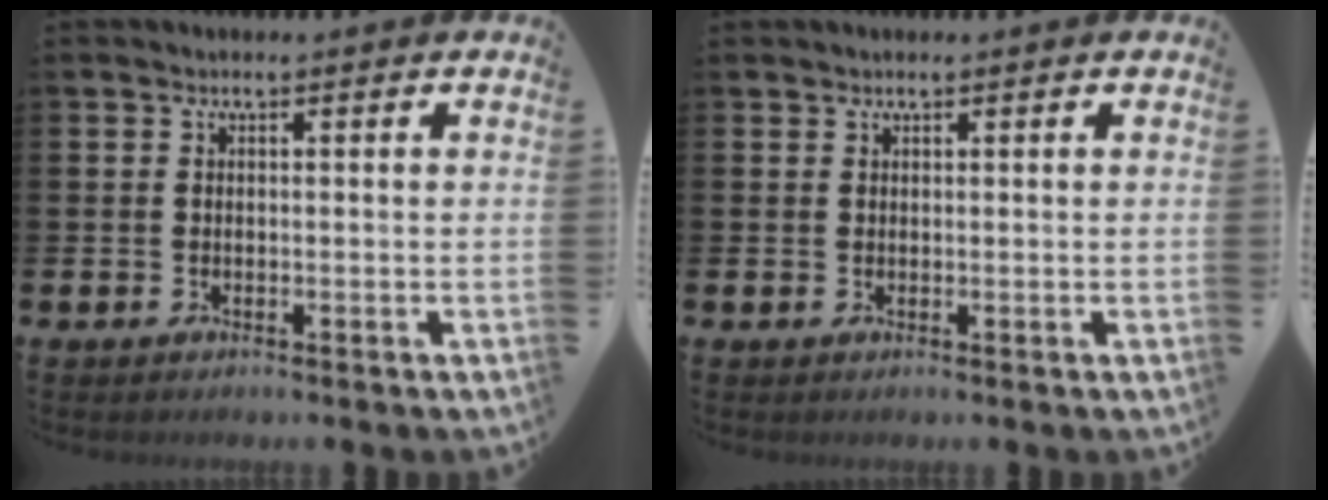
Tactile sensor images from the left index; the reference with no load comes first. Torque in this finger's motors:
{"motor_torque": [0.14, 0.01, -0.04, -0.01]}